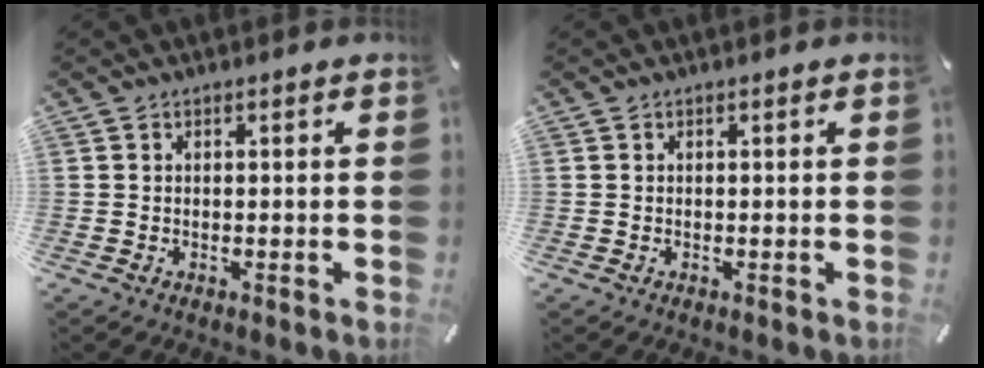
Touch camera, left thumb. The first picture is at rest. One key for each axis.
{"total": 0.0}